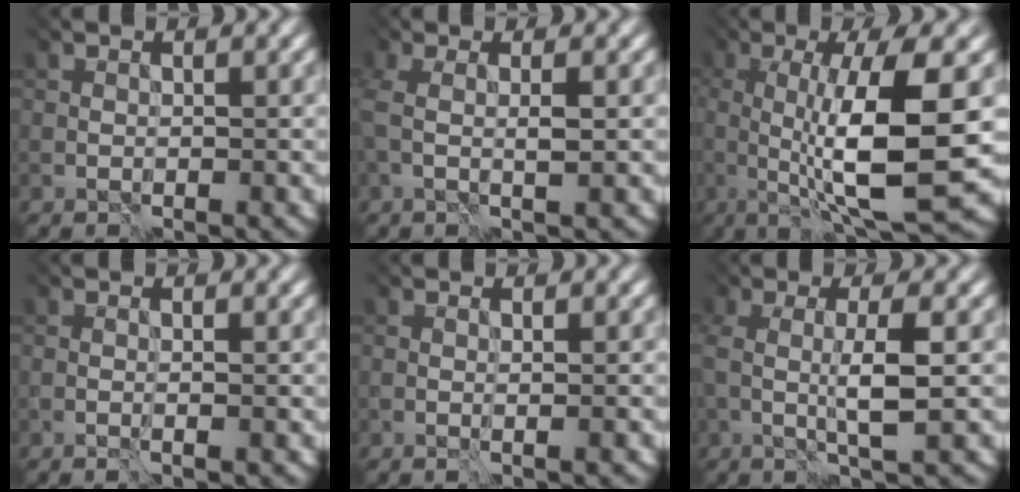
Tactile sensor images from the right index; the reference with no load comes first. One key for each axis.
{"total": 1.8, "fx": -0.1, "fy": -0.1, "fz": 1.8, "tx": -0.043, "ty": 0.000, "tz": -0.004}
{"total": 9.5, "fx": -0.6, "fy": 1.8, "fz": 9.3, "tx": -0.144, "ty": -0.017, "tz": -0.004}
{"total": 0.7, "fx": -0.4, "fy": -0.5, "fz": 0.4, "tx": -0.007, "ty": -0.005, "tz": -0.006}
{"total": 0.6, "fx": -0.1, "fy": -0.6, "fz": 0.1, "tx": -0.001, "ty": -0.003, "tz": -0.001}
{"total": 3.3, "fx": -0.4, "fy": -0.1, "fz": 3.2, "tx": -0.069, "ty": -0.005, "tz": -0.007}